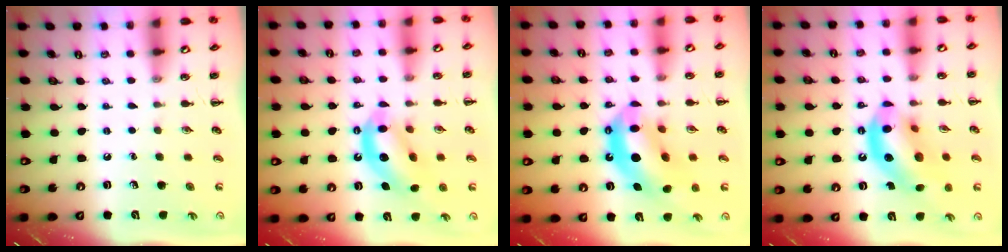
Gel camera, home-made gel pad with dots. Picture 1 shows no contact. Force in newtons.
{"total": 10.5, "press": 10.1, "slide": 2.9}
{"total": 13.6, "press": 13.1, "slide": 3.8}
{"total": 16.1, "press": 15.7, "slide": 3.6}